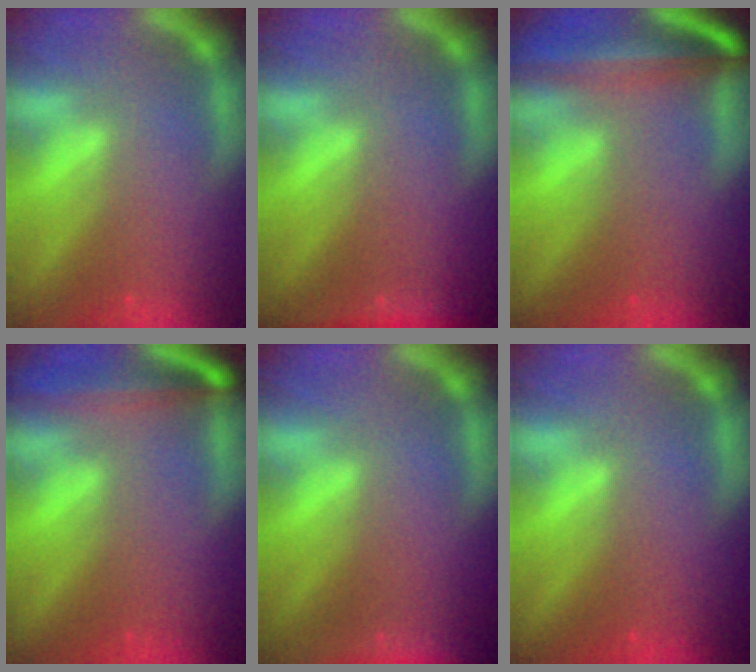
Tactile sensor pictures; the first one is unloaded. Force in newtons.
{"total": 2.4}
{"total": 9.6}
{"total": 6.0}
{"total": 6.9}
{"total": 0.0}